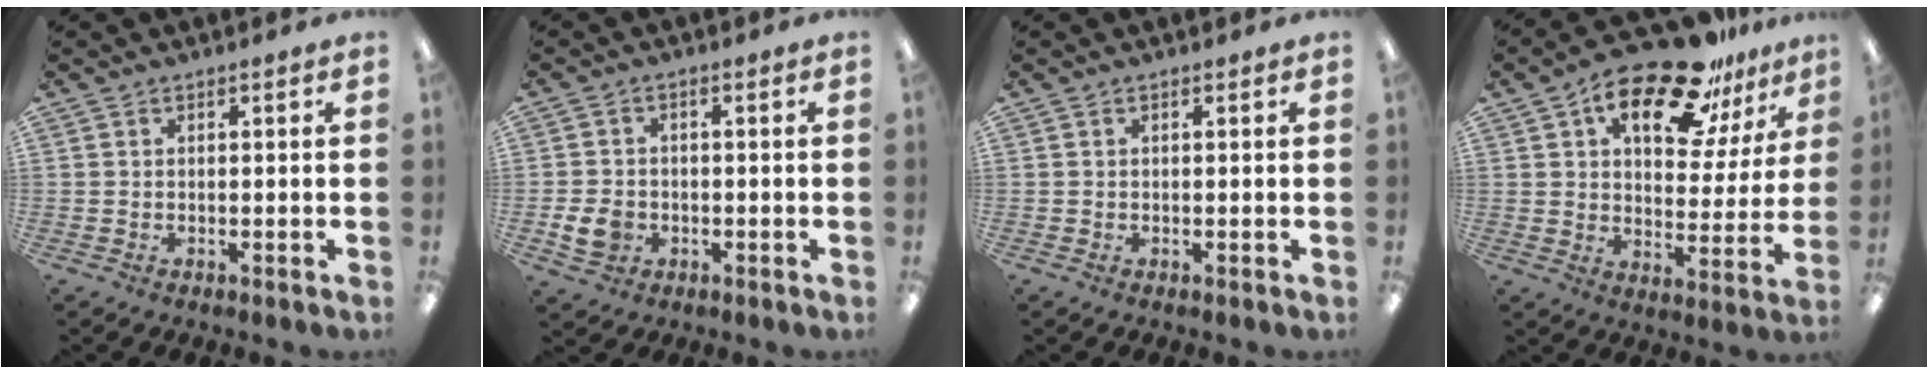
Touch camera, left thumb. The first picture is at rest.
{"total": 5.2, "force": [-1.5, 4.2, 2.6], "torque": [-0.045, 0.003, -0.026]}
{"total": 0.0}
{"total": 18.7, "force": [12.7, 8.0, 11.2], "torque": [-0.175, -0.071, 0.212]}